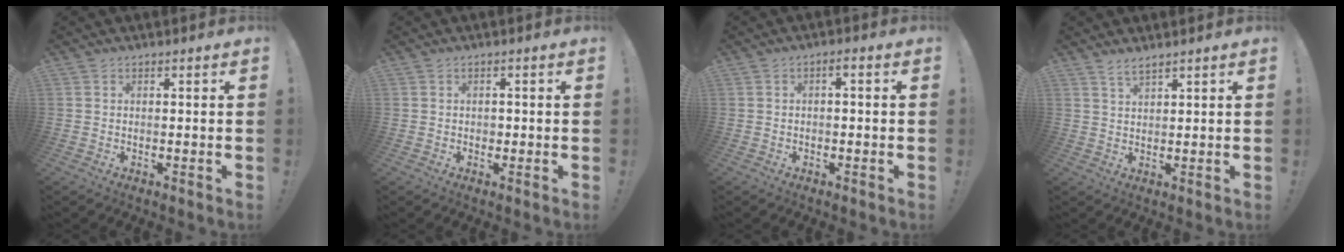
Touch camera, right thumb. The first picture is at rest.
{"total": 1.2, "force": [-0.5, 1.0, 0.5], "torque": [-0.012, 0.005, -0.009]}
{"total": 1.8, "force": [-0.9, 0.5, 1.5], "torque": [-0.029, 0.011, -0.018]}
{"total": 2.6, "force": [2.3, 0.2, 1.2], "torque": [-0.022, -0.016, 0.041]}